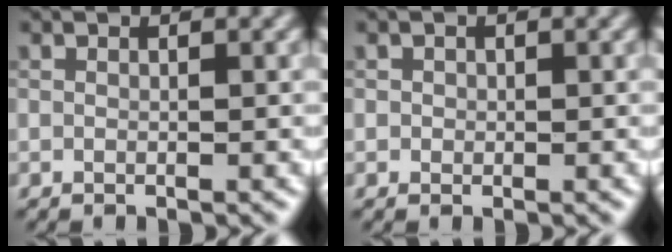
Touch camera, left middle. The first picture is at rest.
{"total": 0.6, "force": [0.0, 0.6, 0.1], "torque": [0.004, -0.003, 0.000]}